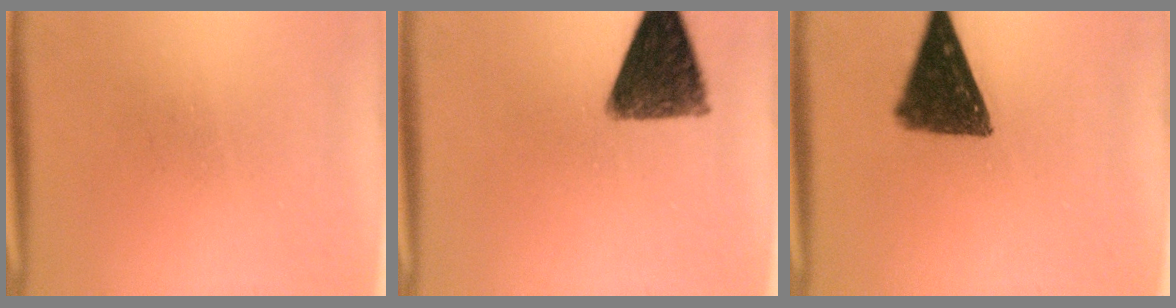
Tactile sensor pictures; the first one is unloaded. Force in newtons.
{"total": 11.5}
{"total": 12.4}